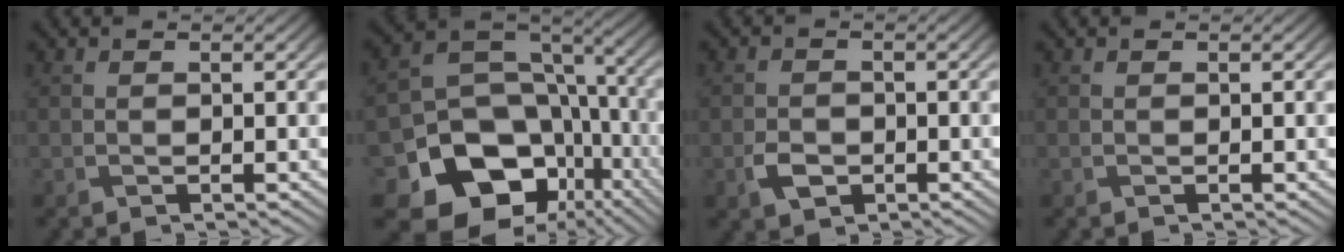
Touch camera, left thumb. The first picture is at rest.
{"total": 17.3, "force": [-7.6, 13.2, 8.2], "torque": [-0.180, -0.037, -0.102]}
{"total": 2.6, "force": [-1.1, 1.9, 1.4], "torque": [-0.032, -0.004, -0.022]}
{"total": 0.0}